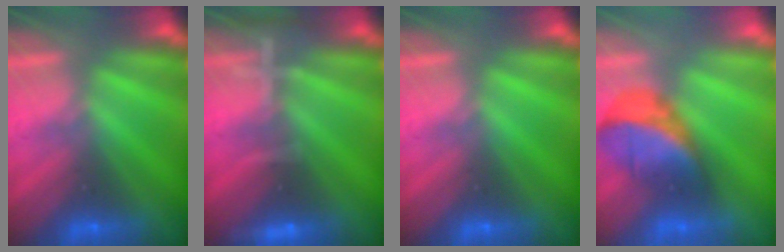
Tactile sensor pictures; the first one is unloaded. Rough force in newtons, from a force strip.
{"total": 9.1}
{"total": 0.0}
{"total": 2.9}